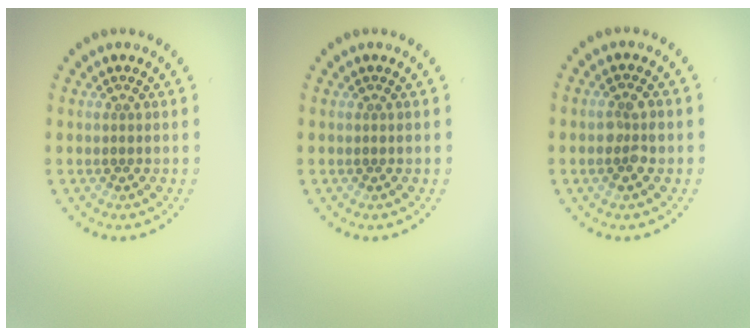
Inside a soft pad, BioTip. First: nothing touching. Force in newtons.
{"total": 0.0}
{"total": 1.9, "press": 1.9, "slide": 0.5}